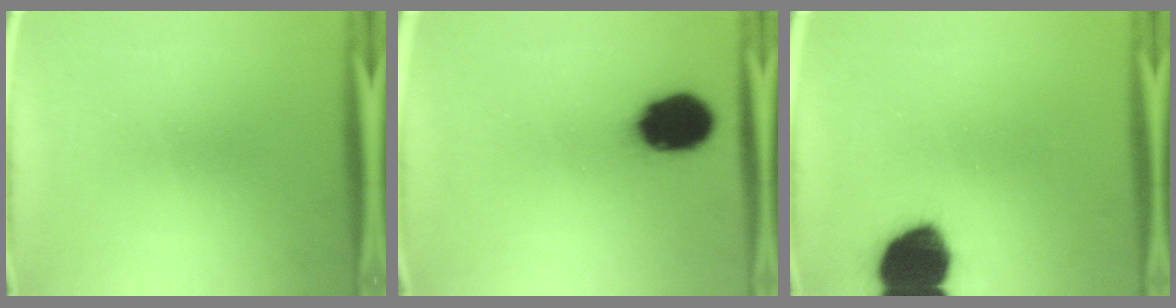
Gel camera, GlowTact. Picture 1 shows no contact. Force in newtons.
{"total": 14.5}
{"total": 18.2}